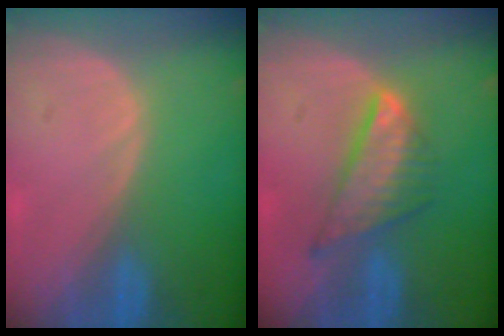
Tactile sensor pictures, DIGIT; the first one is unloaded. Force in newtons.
{"total": 7.5, "press": 6.5, "slide": 3.7}